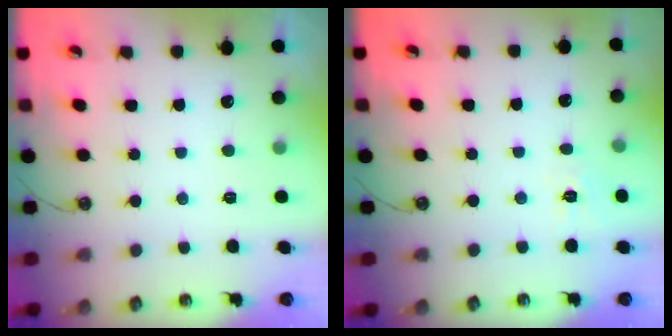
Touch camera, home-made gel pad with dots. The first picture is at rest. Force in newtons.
{"total": 3.3, "press": 3.3, "slide": 0.5}